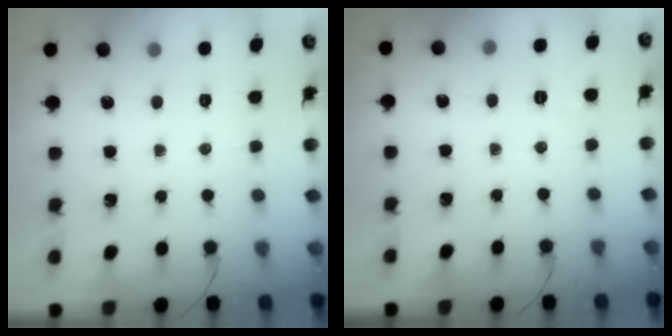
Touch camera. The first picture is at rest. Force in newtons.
{"total": 2.9, "press": 2.2, "slide": 1.9}